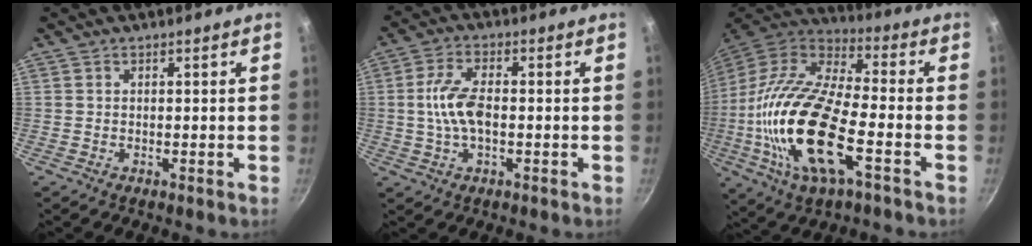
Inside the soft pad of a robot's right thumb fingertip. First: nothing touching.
{"total": 7.9, "force": [-0.2, 3.8, 6.9], "torque": [-0.148, 0.014, -0.007]}
{"total": 25.3, "force": [-6.9, 9.8, 22.3], "torque": [-0.490, 0.008, -0.124]}